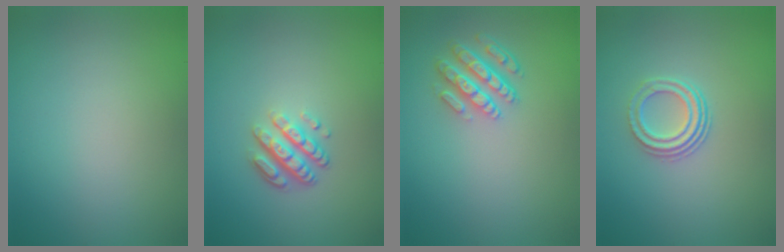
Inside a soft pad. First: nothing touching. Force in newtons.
{"total": 3.6, "press": 2.6, "slide": 2.5}
{"total": 4.3, "press": 3.4, "slide": 2.7}
{"total": 2.9, "press": 2.2, "slide": 1.9}